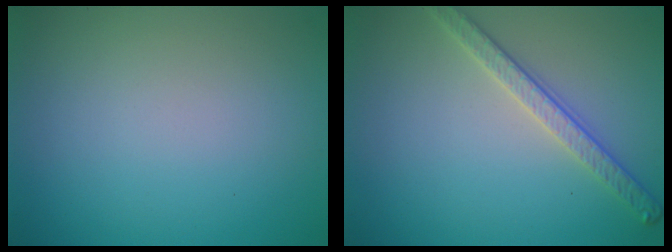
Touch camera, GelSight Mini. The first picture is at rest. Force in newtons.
{"total": 2.8, "press": 2.7, "slide": 0.7}